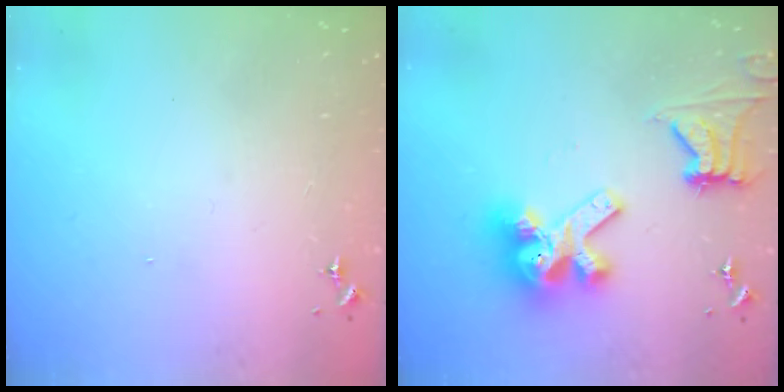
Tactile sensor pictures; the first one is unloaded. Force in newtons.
{"total": 14.0, "press": 14.0, "slide": 1.2}